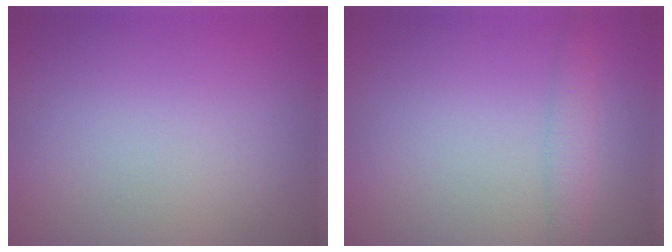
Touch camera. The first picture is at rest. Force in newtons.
{"total": 2.2, "press": 2.2, "slide": 0.1}